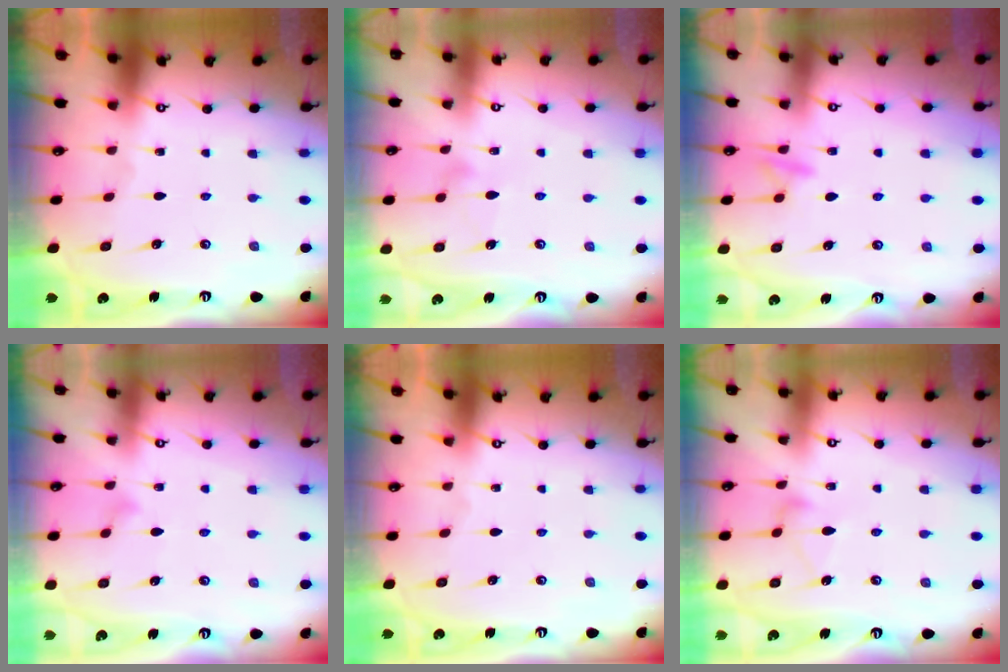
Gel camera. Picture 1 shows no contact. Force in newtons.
{"total": 7.5, "press": 7.5, "slide": 0.4}
{"total": 8.6, "press": 8.5, "slide": 1.0}
{"total": 5.8, "press": 5.8, "slide": 0.3}
{"total": 0.0}
{"total": 7.0, "press": 6.9, "slide": 0.4}